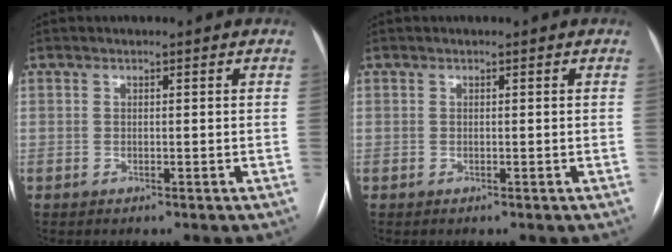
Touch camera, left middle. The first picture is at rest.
{"total": 0.0}